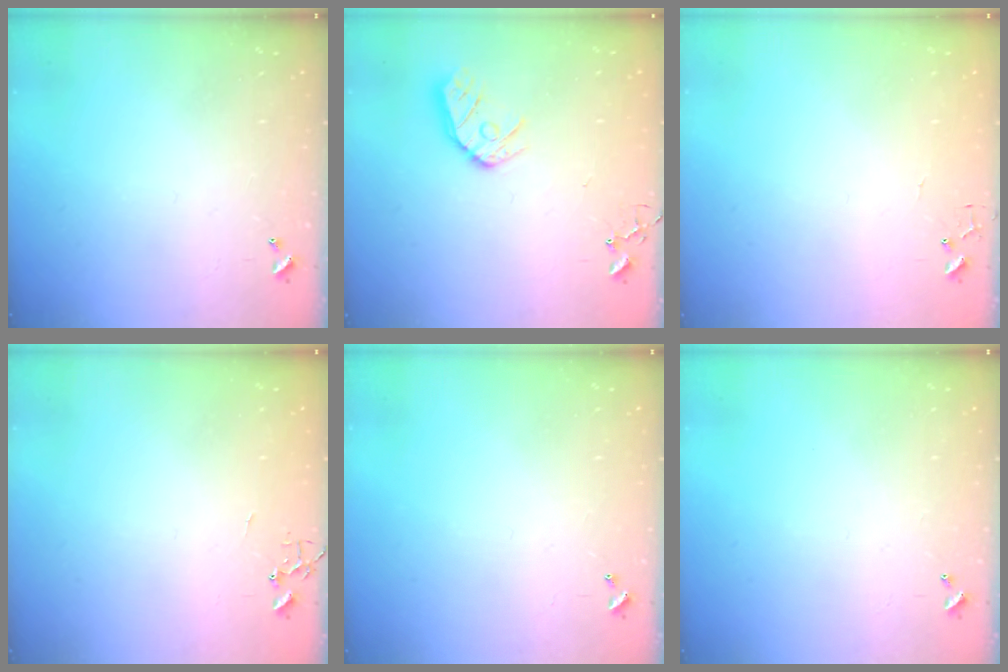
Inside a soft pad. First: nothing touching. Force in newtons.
{"total": 10.8, "press": 10.8, "slide": 0.9}
{"total": 3.8, "press": 3.8, "slide": 0.3}
{"total": 0.0}
{"total": 0.0}
{"total": 0.0}